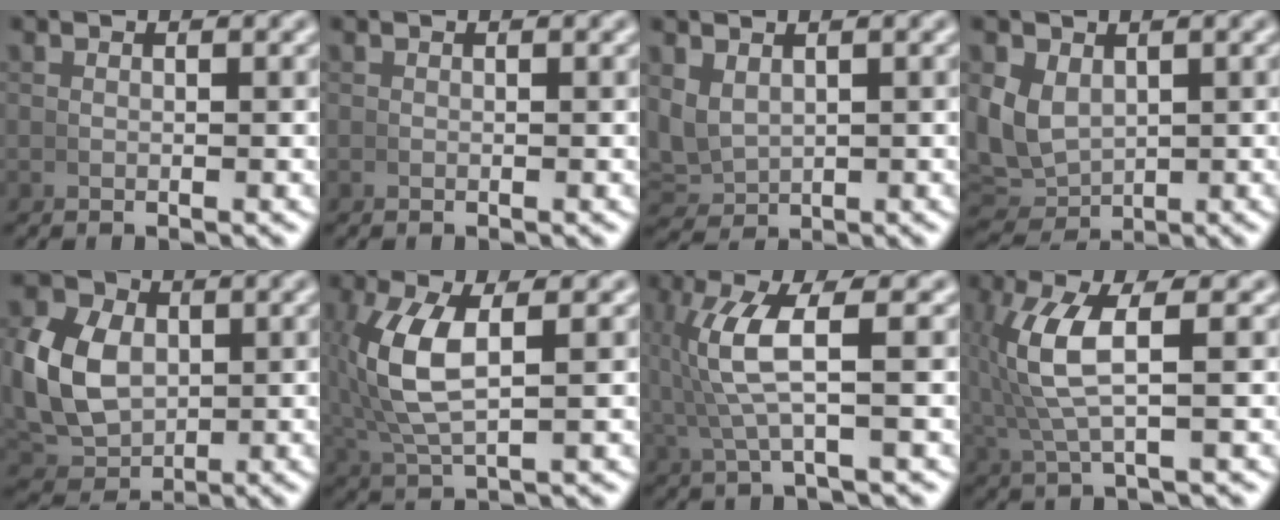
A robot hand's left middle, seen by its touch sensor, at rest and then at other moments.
{"total": 0.0}
{"total": 4.0, "force": [0.9, 3.3, 2.1], "torque": [-0.073, -0.022, 0.035]}
{"total": 6.9, "force": [0.0, 5.9, 3.5], "torque": [-0.110, -0.043, 0.024]}
{"total": 8.1, "force": [0.2, 6.4, 5.0], "torque": [-0.121, -0.024, 0.018]}
{"total": 5.5, "force": [0.9, 2.2, 4.9], "torque": [-0.120, -0.001, 0.027]}
{"total": 5.3, "force": [0.7, 1.1, 5.1], "torque": [-0.107, 0.012, 0.012]}
{"total": 5.6, "force": [0.8, 1.6, 5.3], "torque": [-0.117, 0.007, 0.020]}